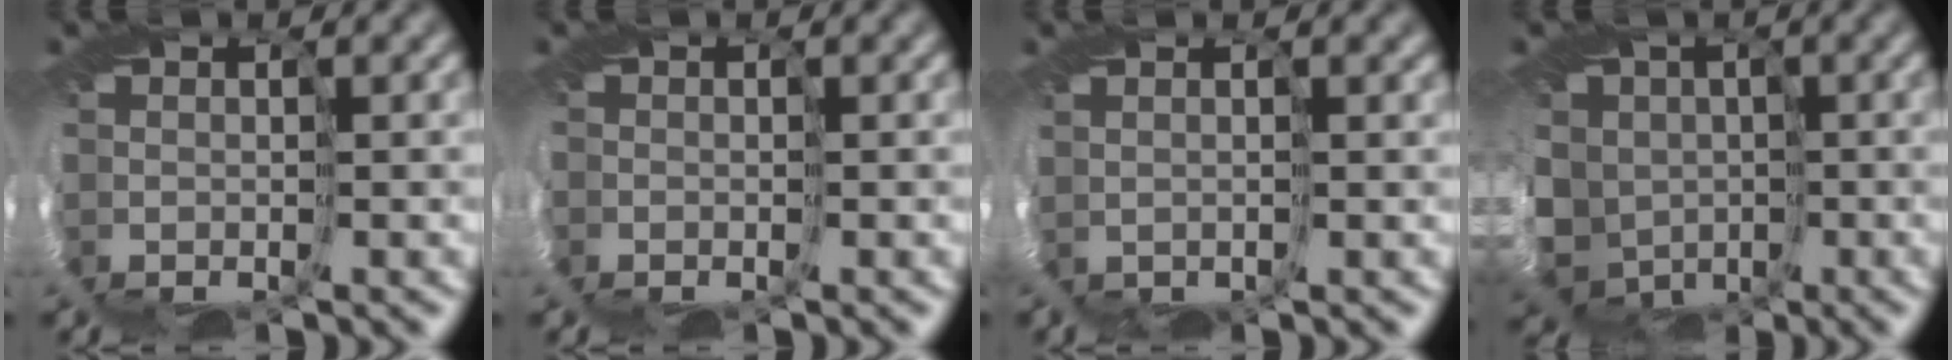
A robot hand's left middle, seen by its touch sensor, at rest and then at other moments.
{"total": 2.2, "force": [-1.0, 1.9, 0.6], "torque": [-0.013, 0.002, -0.011]}
{"total": 0.5, "force": [0.3, -0.3, -0.3], "torque": [0.005, 0.009, 0.013]}
{"total": 10.9, "force": [-2.1, 9.5, 4.8], "torque": [-0.139, -0.009, -0.054]}